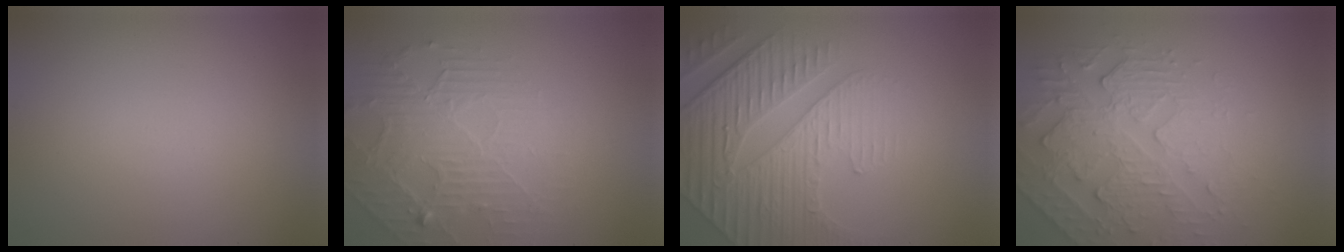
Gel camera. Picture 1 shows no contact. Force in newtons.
{"total": 3.1, "press": 2.8, "slide": 1.4}
{"total": 5.7, "press": 5.1, "slide": 2.6}
{"total": 4.3, "press": 4.0, "slide": 1.7}